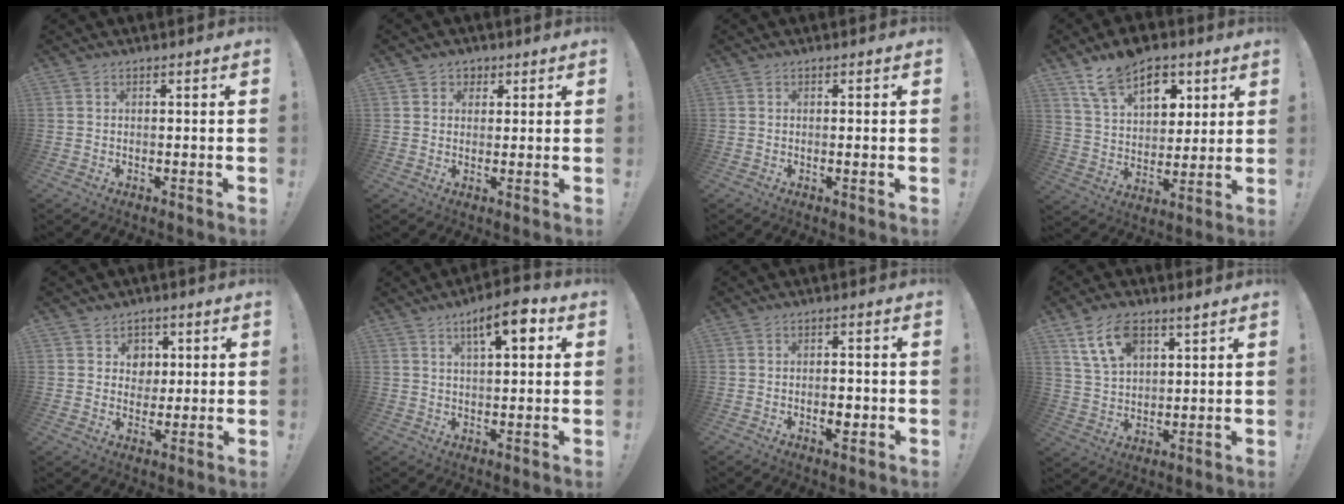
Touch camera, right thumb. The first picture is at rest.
{"total": 3.2, "force": [1.3, 2.9, 0.7], "torque": [0.003, -0.007, 0.021]}
{"total": 1.1, "force": [-0.1, -0.3, 1.0], "torque": [-0.015, -0.001, -0.003]}
{"total": 15.5, "force": [9.7, 9.5, 7.6], "torque": [-0.114, -0.061, 0.179]}
{"total": 6.5, "force": [1.9, 6.2, 0.5], "torque": [-0.004, -0.019, 0.039]}
{"total": 8.8, "force": [4.3, 2.6, 7.3], "torque": [-0.104, -0.019, 0.066]}
{"total": 3.4, "force": [-1.2, 1.8, 2.7], "torque": [-0.033, 0.006, -0.020]}
{"total": 10.3, "force": [6.2, 5.5, 6.0], "torque": [-0.107, -0.021, 0.118]}